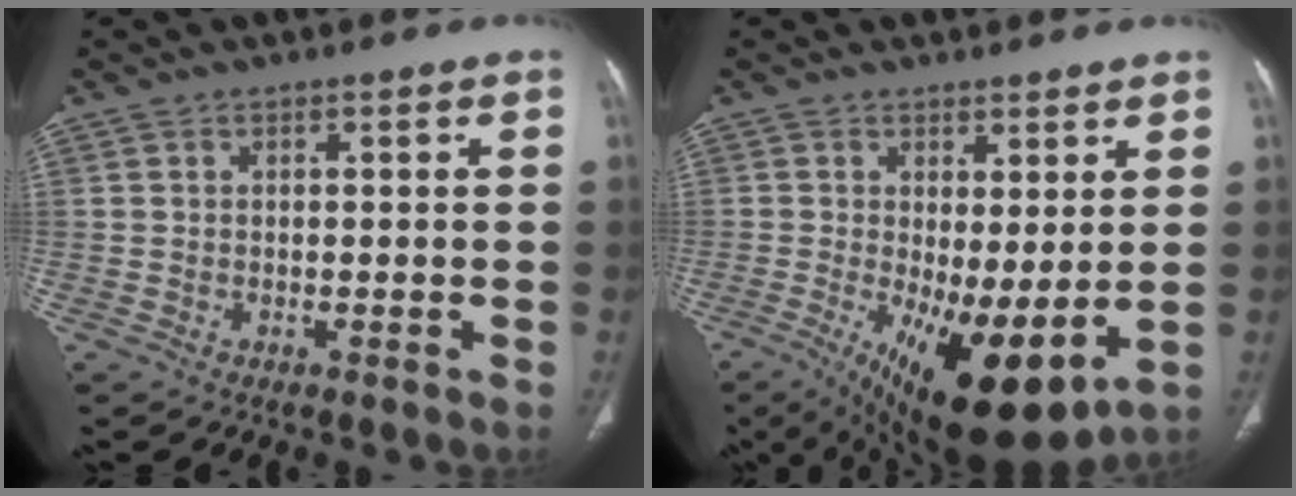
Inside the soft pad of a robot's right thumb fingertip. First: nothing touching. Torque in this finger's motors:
{"motor_torque": [-0.30, 1.78, 0.24, -0.02, 0.40]}